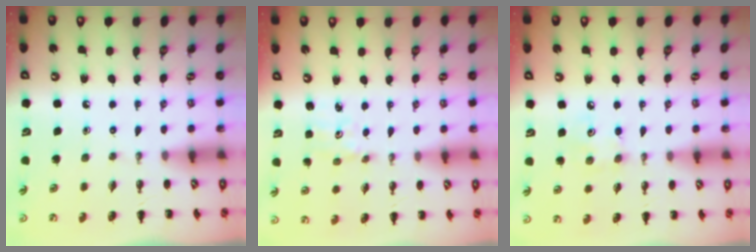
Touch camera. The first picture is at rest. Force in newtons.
{"total": 1.5, "press": 1.4, "slide": 0.5}
{"total": 4.1, "press": 4.0, "slide": 0.7}